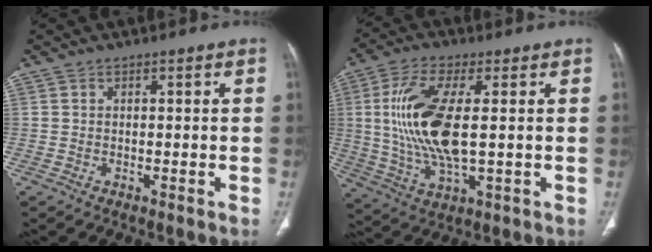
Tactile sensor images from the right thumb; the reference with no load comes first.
{"total": 15.4, "force": [1.5, 5.7, 14.3], "torque": [-0.308, -0.008, 0.033]}